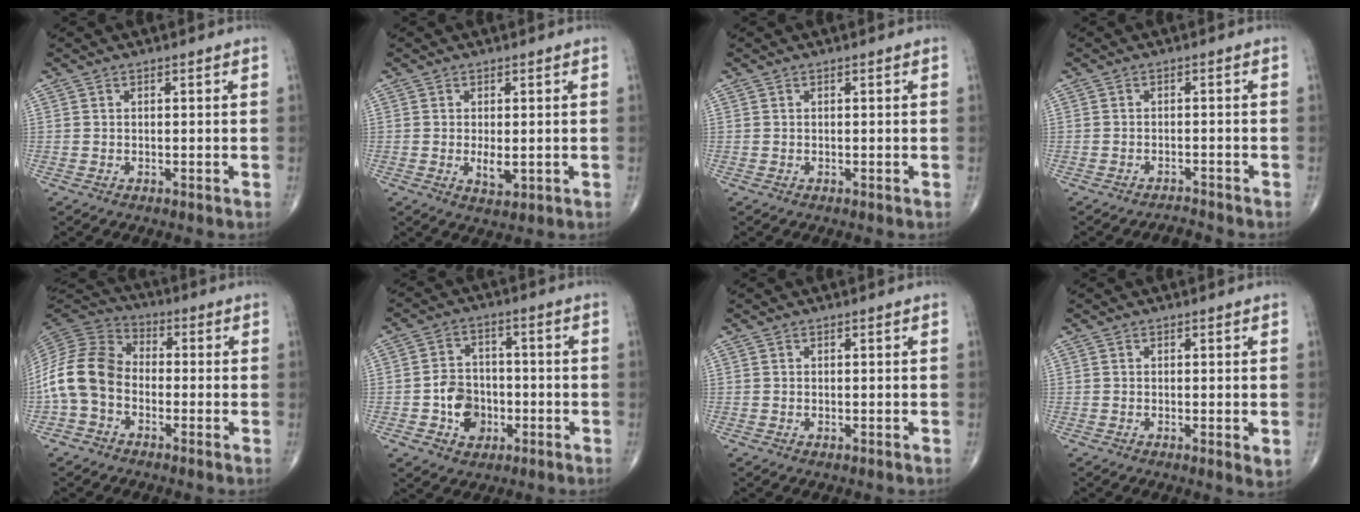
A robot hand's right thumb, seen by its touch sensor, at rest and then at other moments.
{"total": 2.9, "force": [-0.3, 1.4, 2.6], "torque": [-0.048, -0.007, -0.004]}
{"total": 0.0}
{"total": 1.9, "force": [-1.8, -0.1, -0.4], "torque": [-0.003, 0.008, -0.028]}
{"total": 12.4, "force": [-2.8, 9.1, 7.9], "torque": [-0.155, 0.038, -0.068]}
{"total": 8.5, "force": [-2.3, 6.7, 4.6], "torque": [-0.045, 0.019, -0.041]}
{"total": 0.0}
{"total": 2.3, "force": [-0.1, 0.7, 2.2], "torque": [-0.037, -0.010, -0.004]}